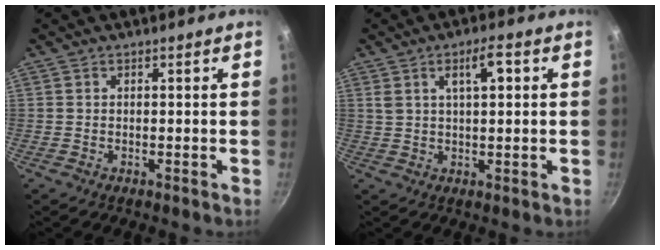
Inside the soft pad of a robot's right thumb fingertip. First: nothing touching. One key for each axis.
{"total": 5.5, "fx": 1.8, "fy": 1.8, "fz": 4.8, "tx": -0.073, "ty": 0.008, "tz": 0.033}